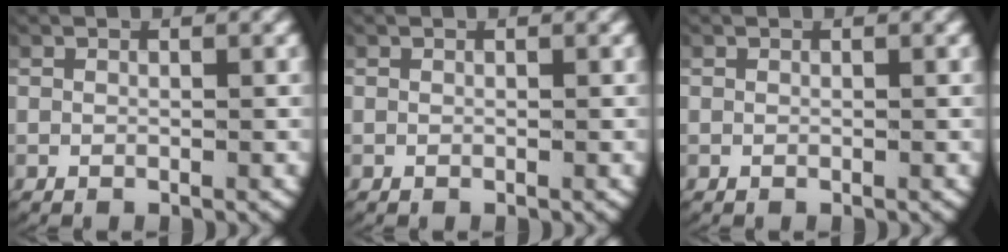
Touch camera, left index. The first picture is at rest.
{"total": 0.0}
{"total": 0.0}